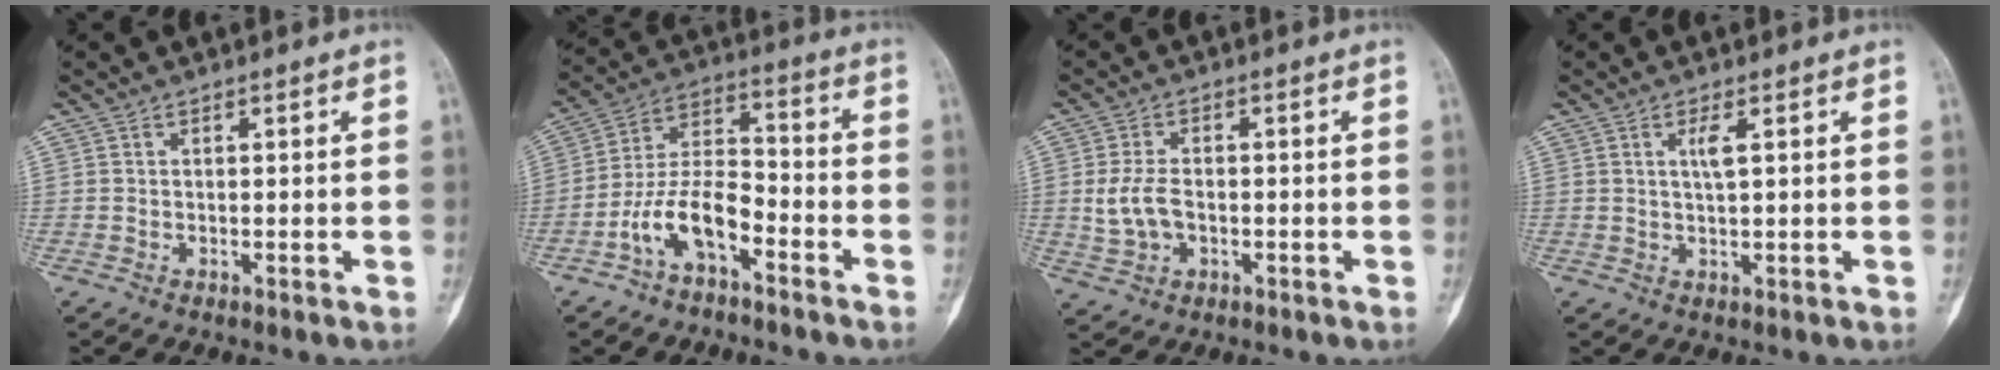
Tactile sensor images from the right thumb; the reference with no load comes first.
{"total": 11.0, "force": [-5.7, 5.2, 7.8], "torque": [-0.144, 0.062, -0.112]}
{"total": 5.6, "force": [-0.6, 3.7, 4.2], "torque": [-0.085, 0.006, -0.008]}
{"total": 2.4, "force": [0.8, 0.3, 2.3], "torque": [-0.047, -0.005, 0.015]}